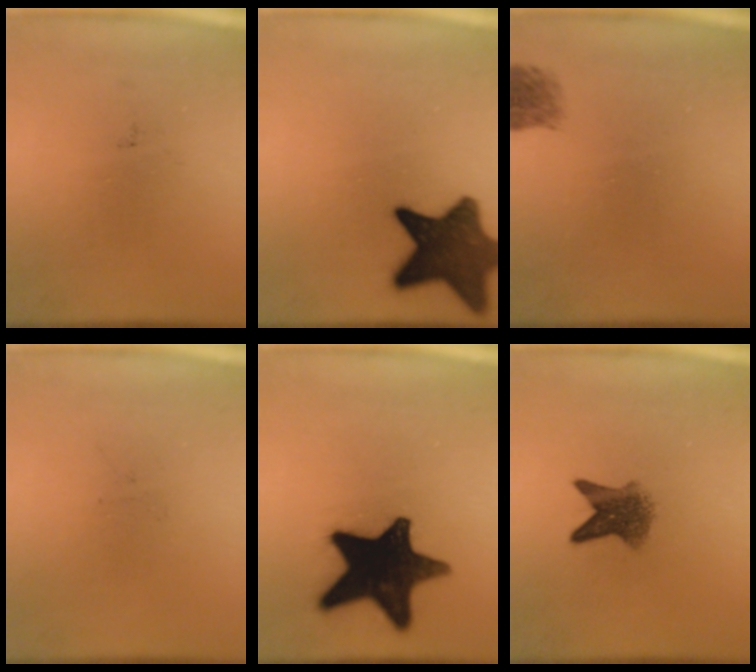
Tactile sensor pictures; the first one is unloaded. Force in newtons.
{"total": 13.6}
{"total": 1.9}
{"total": 0.0}
{"total": 19.6}
{"total": 5.2}